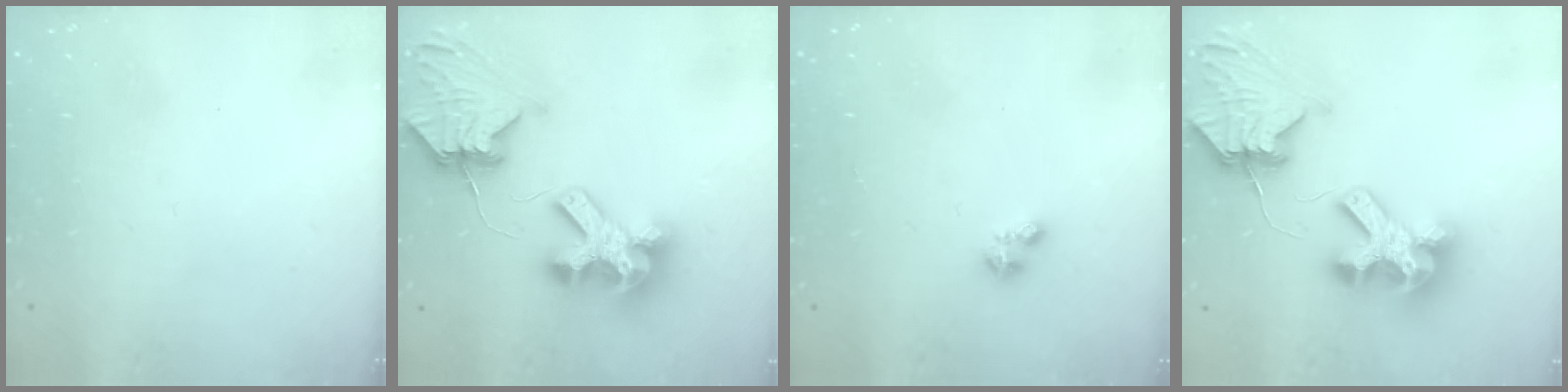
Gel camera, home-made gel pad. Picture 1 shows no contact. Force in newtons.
{"total": 11.3, "press": 11.2, "slide": 1.5}
{"total": 1.1, "press": 1.1, "slide": 0.3}
{"total": 11.3, "press": 11.2, "slide": 1.5}